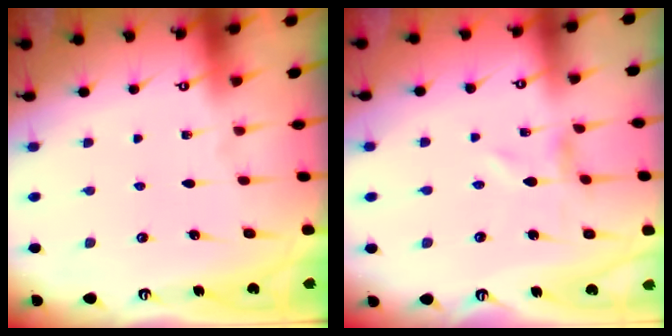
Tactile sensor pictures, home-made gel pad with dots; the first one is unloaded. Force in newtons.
{"total": 0.0}